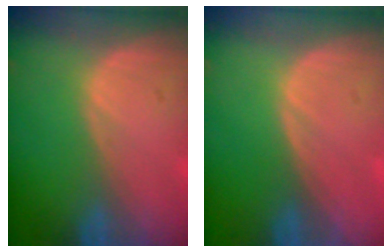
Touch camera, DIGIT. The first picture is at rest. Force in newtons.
{"total": 0.0}